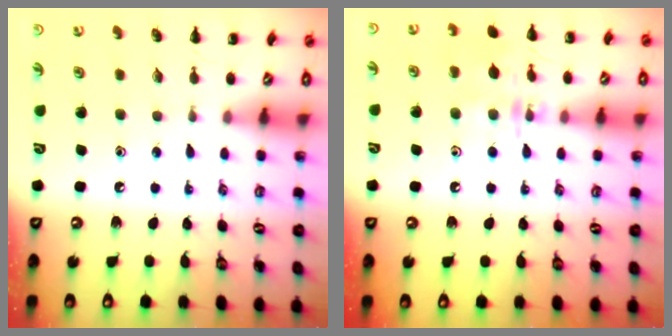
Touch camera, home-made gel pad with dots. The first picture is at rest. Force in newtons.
{"total": 11.8, "press": 11.8, "slide": 0.5}